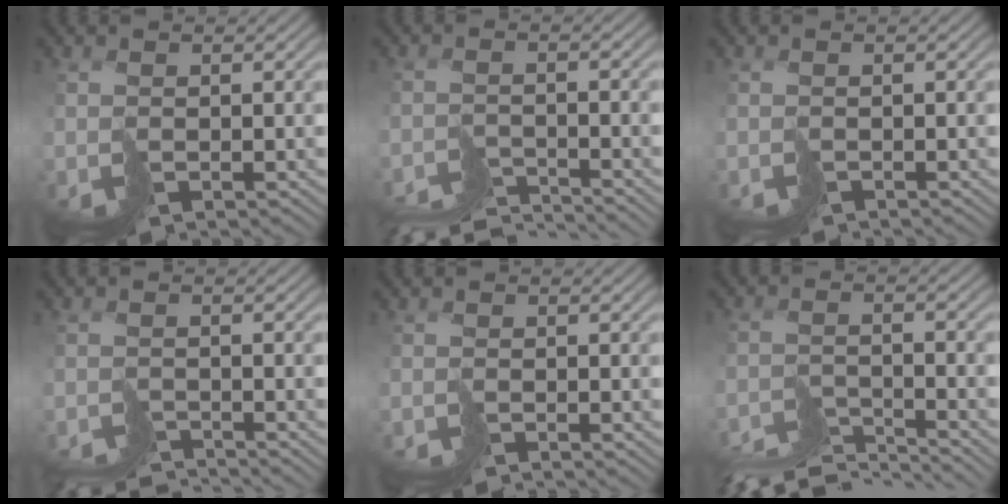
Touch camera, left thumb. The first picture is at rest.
{"total": 6.6, "force": [-6.3, 0.5, 1.6], "torque": [-0.026, 0.000, -0.116]}
{"total": 0.7, "force": [-0.6, 0.0, -0.2], "torque": [0.005, -0.001, -0.017]}
{"total": 4.6, "force": [-4.5, 0.1, 0.9], "torque": [-0.013, 0.000, -0.086]}
{"total": 1.1, "force": [-1.0, -0.2, -0.2], "torque": [0.005, 0.000, -0.027]}
{"total": 7.9, "force": [-7.4, 1.3, 2.5], "torque": [-0.052, -0.005, -0.134]}